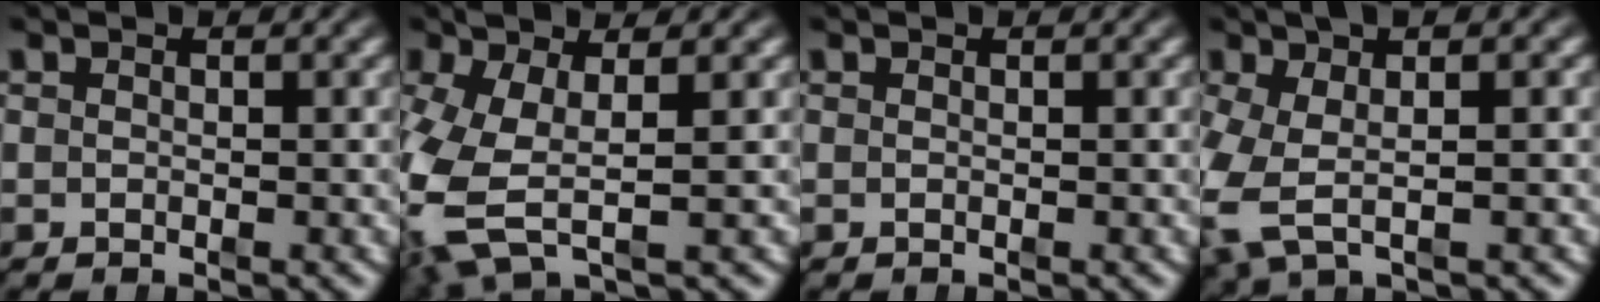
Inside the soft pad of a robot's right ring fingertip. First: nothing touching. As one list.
[{"total": 7.6, "force": [-1.0, 4.6, 5.9], "torque": [-0.156, -0.037, 0.002]}, {"total": 0.0}, {"total": 6.7, "force": [0.0, 4.5, 4.9], "torque": [-0.128, -0.017, 0.005]}]